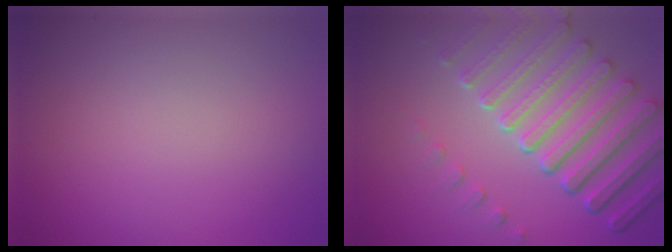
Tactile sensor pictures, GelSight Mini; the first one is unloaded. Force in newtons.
{"total": 8.0, "press": 5.8, "slide": 5.5}